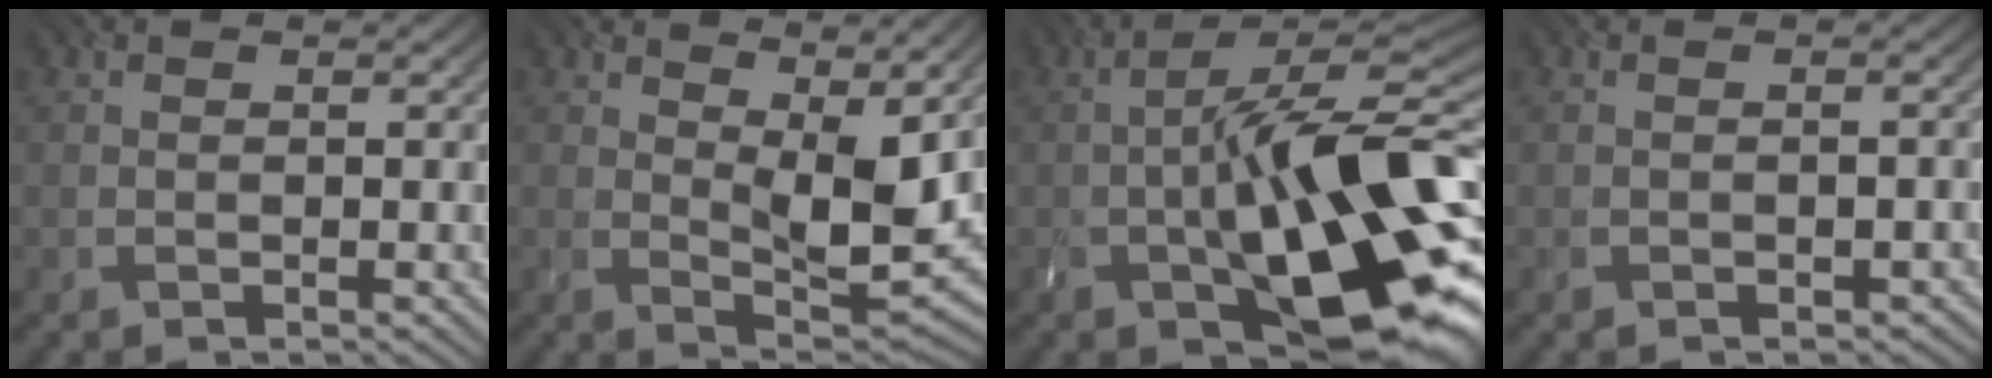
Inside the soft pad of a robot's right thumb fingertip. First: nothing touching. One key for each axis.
{"total": 8.5, "fx": 3.6, "fy": 2.8, "fz": 7.1, "tx": -0.122, "ty": -0.008, "tz": 0.064}
{"total": 16.9, "fx": -3.6, "fy": 6.6, "fz": 15.2, "tx": -0.245, "ty": -0.010, "tz": -0.062}
{"total": 1.1, "fx": -0.6, "fy": 0.4, "fz": 0.8, "tx": -0.015, "ty": 0.000, "tz": -0.009}